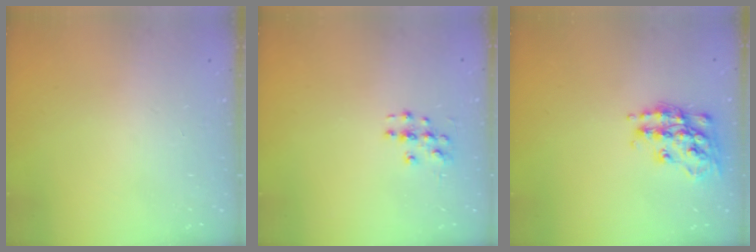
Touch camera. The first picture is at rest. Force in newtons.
{"total": 3.7, "press": 3.7, "slide": 0.1}
{"total": 16.6, "press": 16.5, "slide": 1.0}